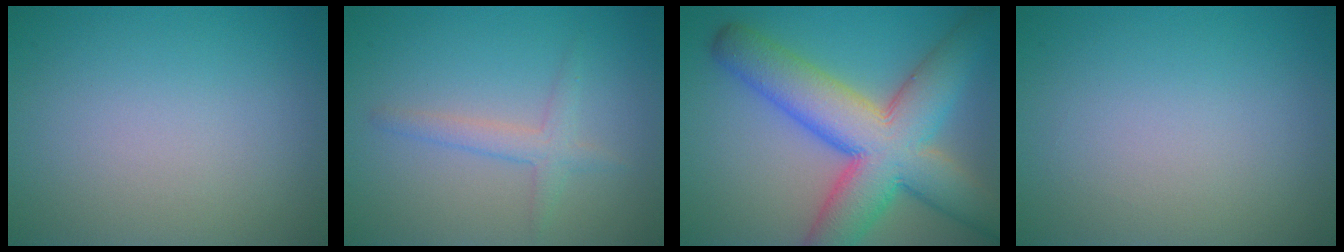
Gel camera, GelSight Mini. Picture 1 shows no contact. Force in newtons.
{"total": 2.0, "press": 2.0, "slide": 0.1}
{"total": 11.7, "press": 11.7, "slide": 0.5}
{"total": 0.0}